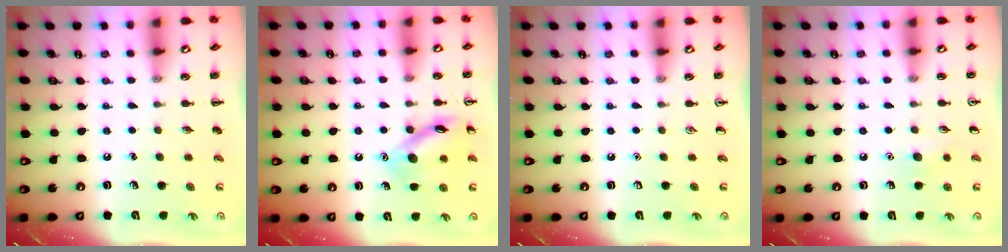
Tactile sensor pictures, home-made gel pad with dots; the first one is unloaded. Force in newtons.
{"total": 12.3, "press": 12.3, "slide": 1.0}
{"total": 0.0}
{"total": 5.4, "press": 5.2, "slide": 1.6}